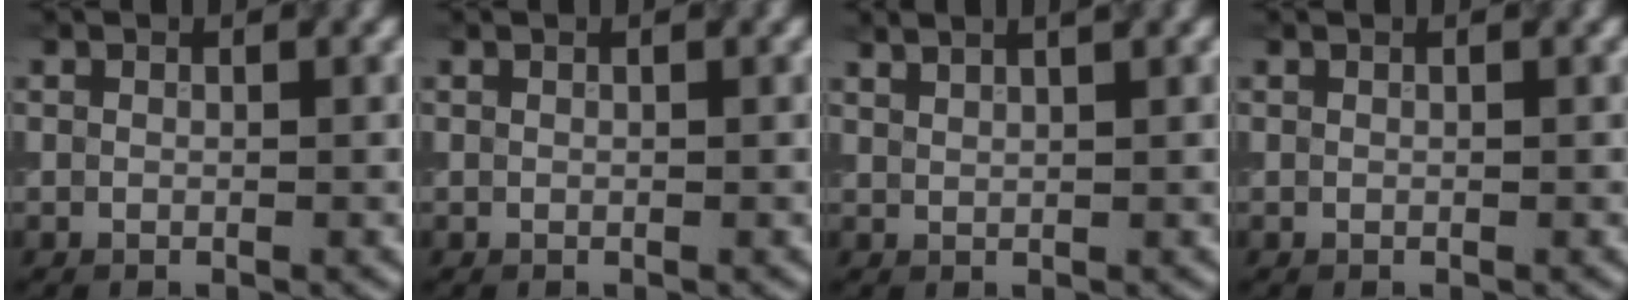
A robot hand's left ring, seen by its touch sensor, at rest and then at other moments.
{"total": 0.0}
{"total": 2.6, "force": [1.9, 0.9, 1.5], "torque": [-0.007, 0.011, 0.007]}
{"total": 0.0}